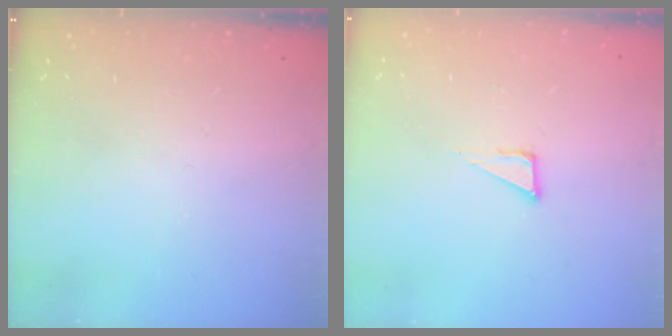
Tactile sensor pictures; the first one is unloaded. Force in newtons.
{"total": 5.3, "press": 5.2, "slide": 0.3}